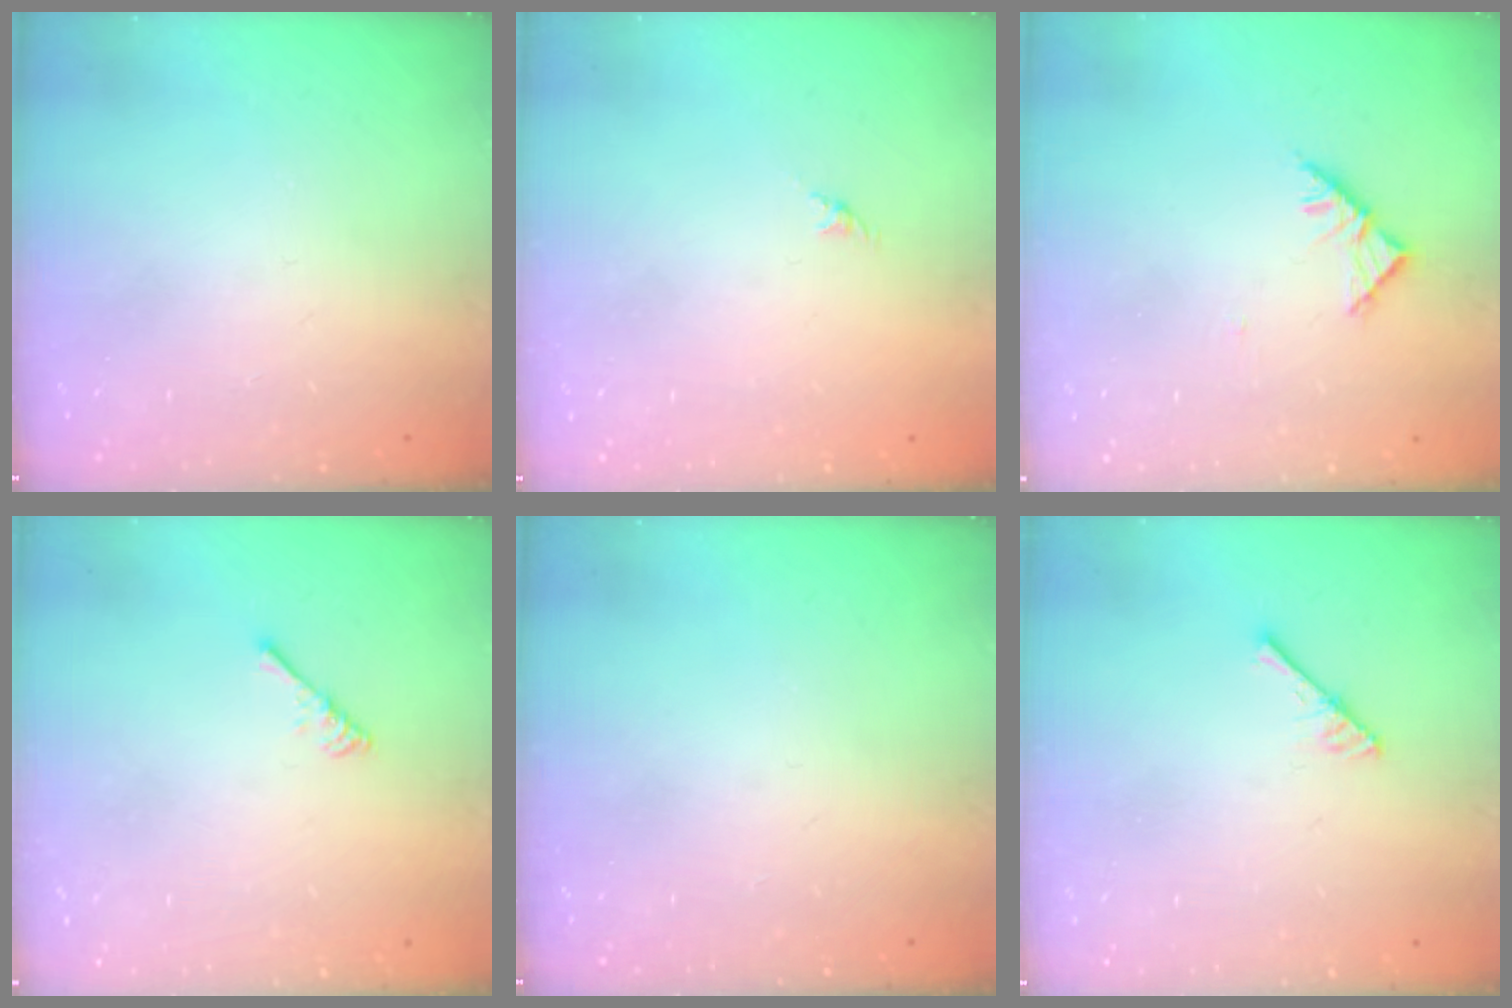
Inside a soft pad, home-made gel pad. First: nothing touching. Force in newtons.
{"total": 0.0}
{"total": 4.5, "press": 4.3, "slide": 1.0}
{"total": 2.5, "press": 2.5, "slide": 0.4}
{"total": 0.0}
{"total": 4.2, "press": 4.2, "slide": 0.4}